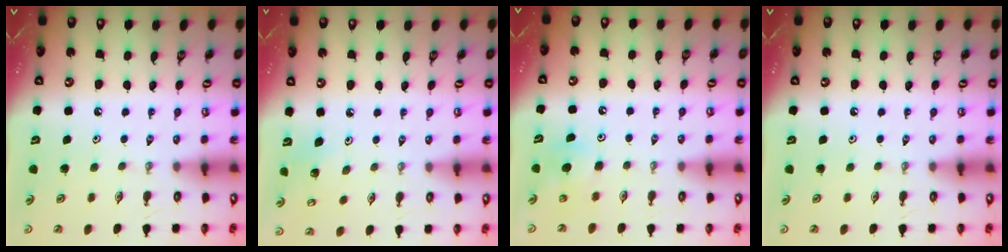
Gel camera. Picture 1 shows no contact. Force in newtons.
{"total": 5.1, "press": 4.7, "slide": 2.1}
{"total": 5.6, "press": 5.5, "slide": 1.1}
{"total": 0.0}